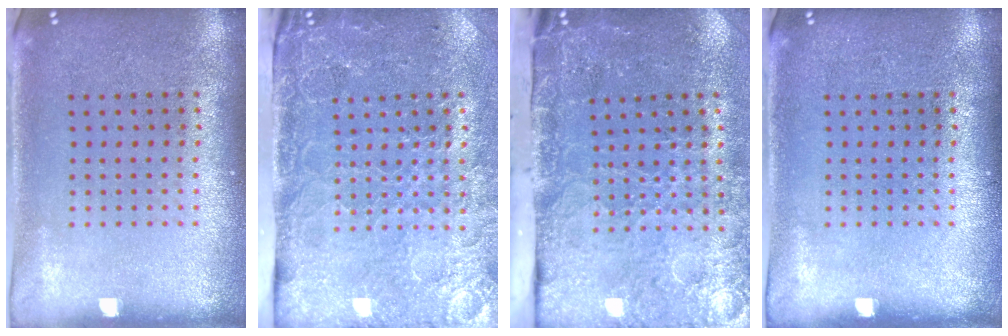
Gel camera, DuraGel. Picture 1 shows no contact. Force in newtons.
{"total": 4.6, "press": 3.7, "slide": 2.7}
{"total": 5.1, "press": 4.2, "slide": 3.0}
{"total": 0.0}